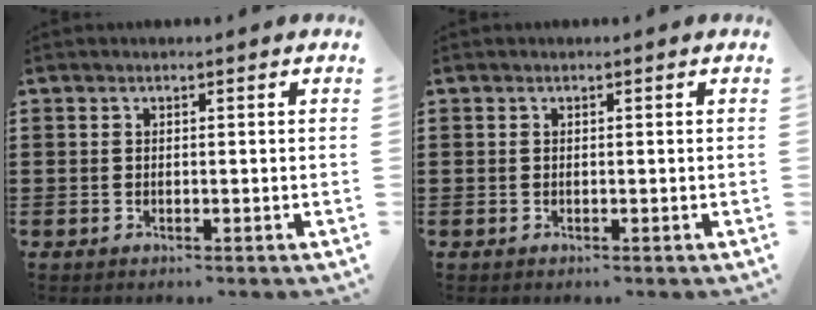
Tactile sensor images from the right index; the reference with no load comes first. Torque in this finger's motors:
{"motor_torque": [0.00, 0.00, 0.00, -0.01]}